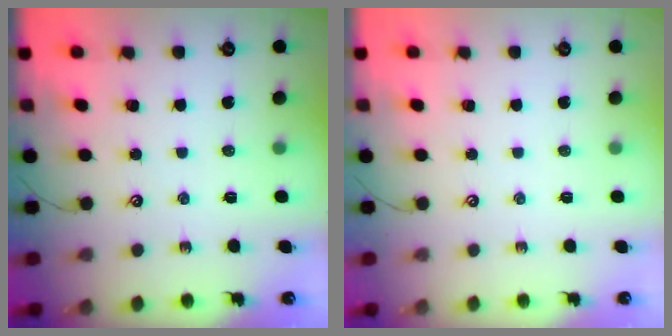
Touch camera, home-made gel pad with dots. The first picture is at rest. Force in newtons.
{"total": 0.0}